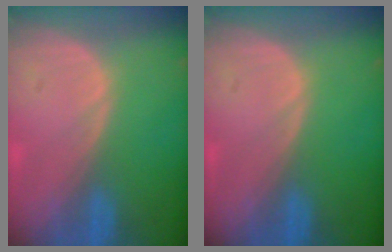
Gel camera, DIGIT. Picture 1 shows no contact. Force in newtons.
{"total": 0.0}